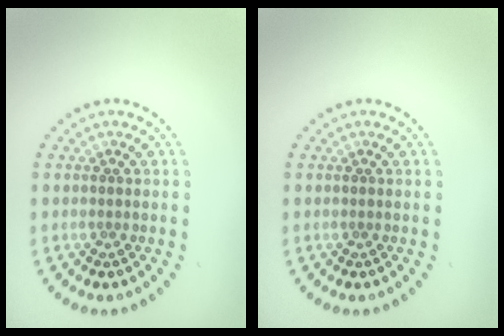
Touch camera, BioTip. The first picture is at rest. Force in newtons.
{"total": 0.0}